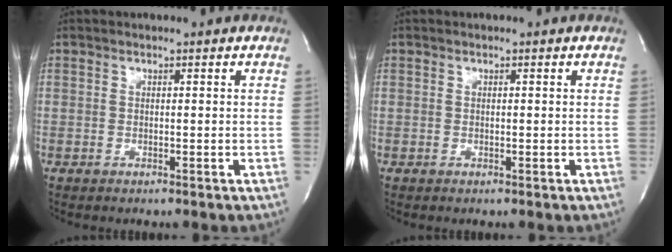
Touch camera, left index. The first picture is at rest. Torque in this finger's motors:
{"motor_torque": [-0.64, 0.18, -0.07, -0.01]}